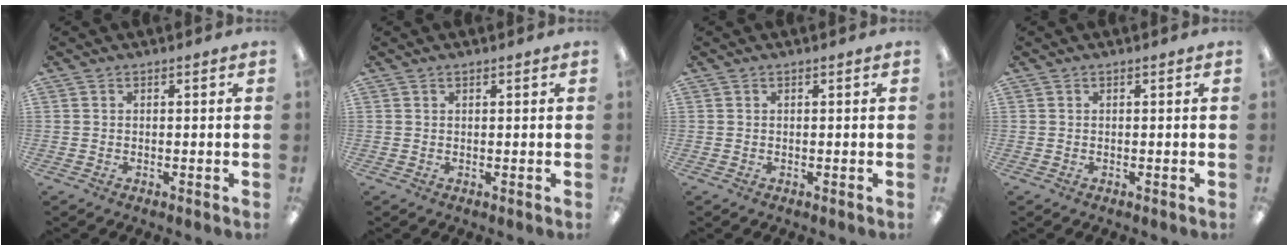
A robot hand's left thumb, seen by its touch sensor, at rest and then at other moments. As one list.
[{"total": 0.6, "force": [0.5, 0.2, 0.3], "torque": [-0.006, 0.003, 0.008]}, {"total": 0.0}, {"total": 0.0}]